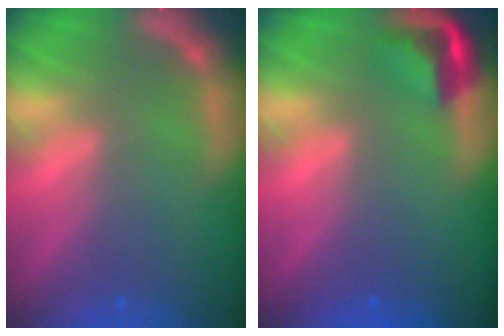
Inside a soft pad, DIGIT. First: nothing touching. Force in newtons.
{"total": 3.5}